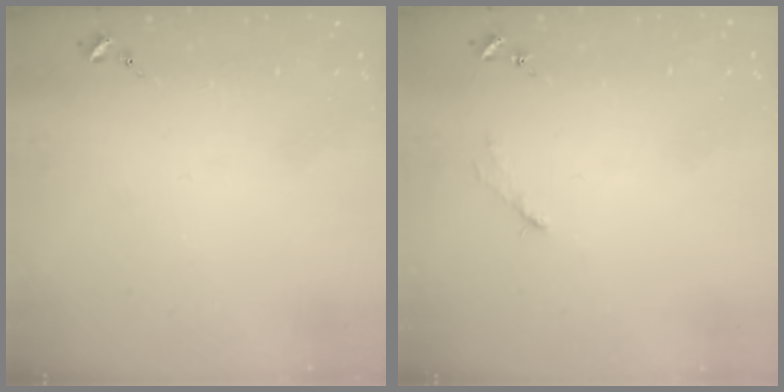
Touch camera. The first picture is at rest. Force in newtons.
{"total": 2.6, "press": 2.6, "slide": 0.3}